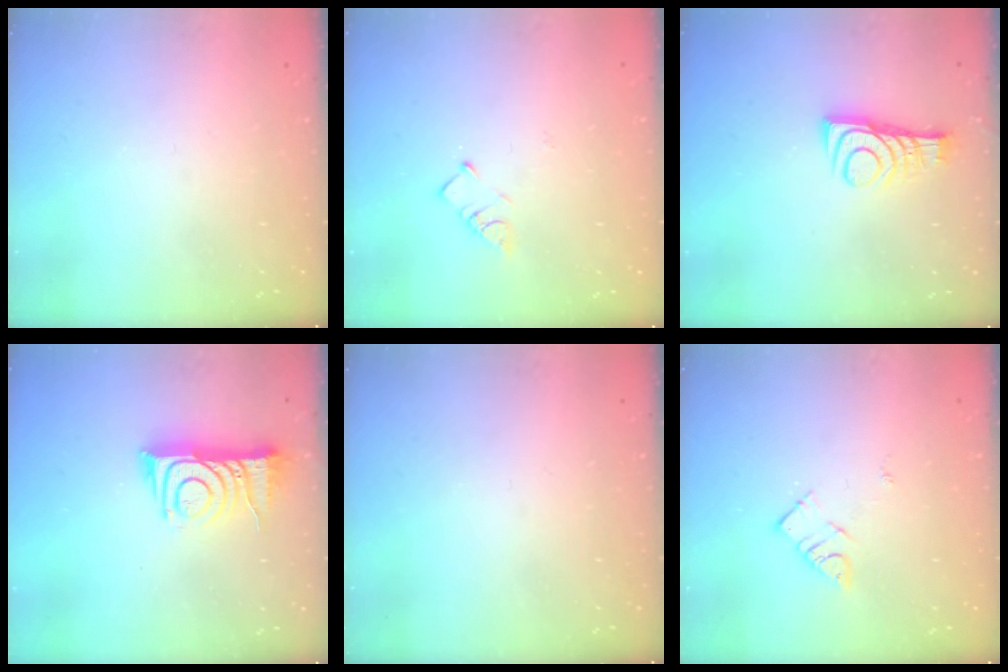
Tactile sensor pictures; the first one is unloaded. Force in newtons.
{"total": 2.9, "press": 2.9, "slide": 0.0}
{"total": 10.8, "press": 10.8, "slide": 0.4}
{"total": 11.2, "press": 11.2, "slide": 1.2}
{"total": 0.0}
{"total": 6.2, "press": 6.2, "slide": 0.0}